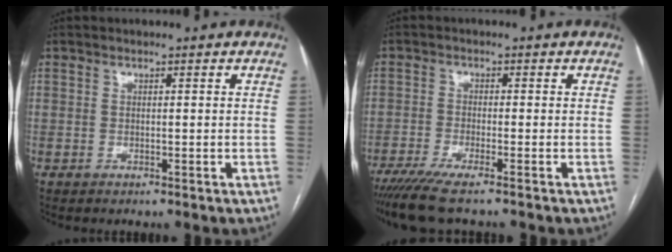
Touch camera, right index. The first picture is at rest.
{"total": 7.6, "force": [-6.0, 0.0, 4.7], "torque": [-0.078, -0.021, -0.101]}